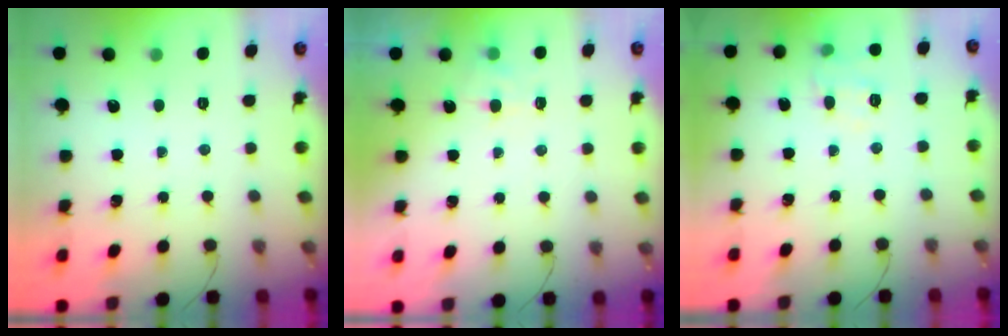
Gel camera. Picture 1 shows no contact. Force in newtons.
{"total": 6.3, "press": 6.1, "slide": 1.6}
{"total": 7.0, "press": 6.9, "slide": 0.7}